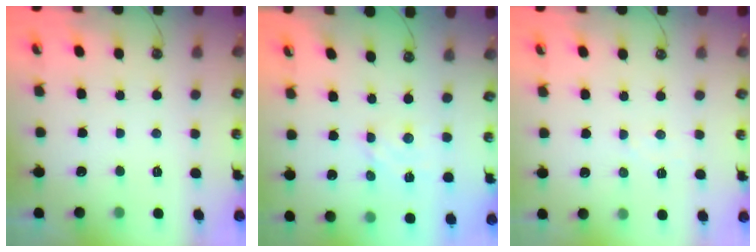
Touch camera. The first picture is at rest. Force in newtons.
{"total": 2.8, "press": 2.8, "slide": 0.4}
{"total": 4.1, "press": 4.1, "slide": 0.6}